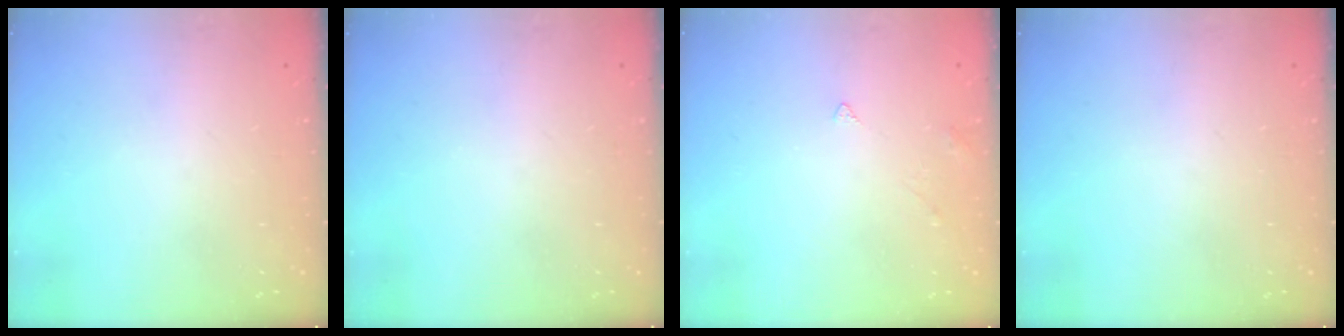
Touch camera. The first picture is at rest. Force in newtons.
{"total": 0.0}
{"total": 2.1, "press": 2.1, "slide": 0.4}
{"total": 0.0}